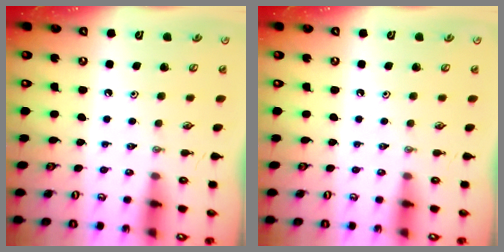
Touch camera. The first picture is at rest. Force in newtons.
{"total": 0.0}